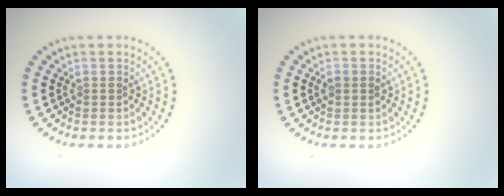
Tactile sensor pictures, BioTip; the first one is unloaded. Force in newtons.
{"total": 1.0, "press": 1.0, "slide": 0.1}